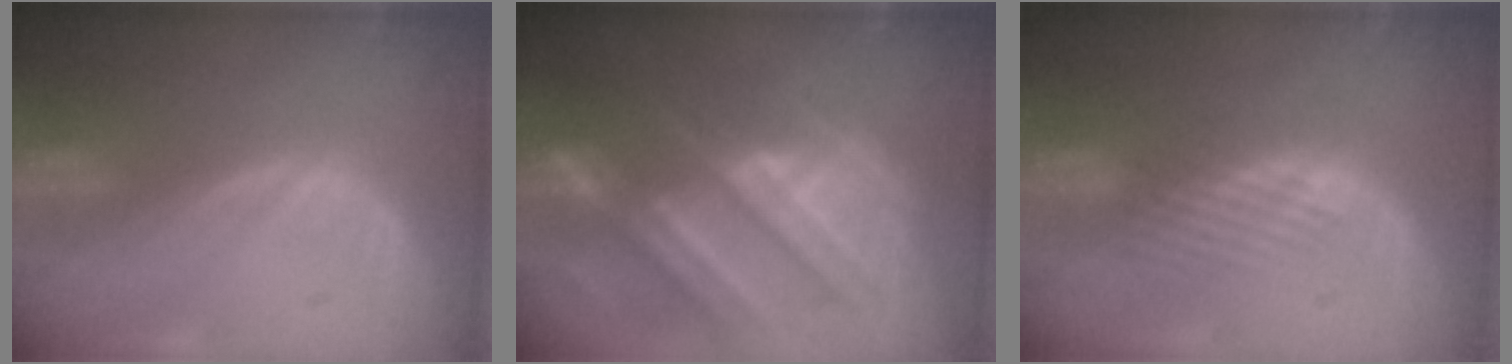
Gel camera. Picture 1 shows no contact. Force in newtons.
{"total": 10.8, "press": 9.7, "slide": 4.7}
{"total": 3.4, "press": 2.8, "slide": 1.9}